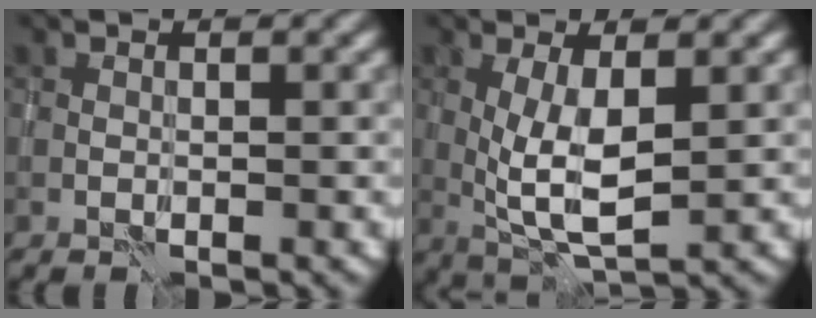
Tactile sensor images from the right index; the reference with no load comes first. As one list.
[{"total": 4.9, "force": [0.3, 1.5, 4.7], "torque": [-0.100, -0.009, 0.012]}]